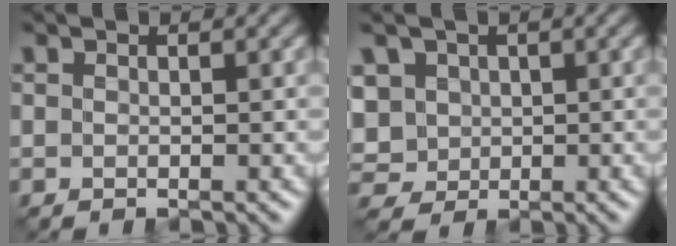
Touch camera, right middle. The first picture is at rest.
{"total": 5.2, "force": [1.0, 4.5, 2.4], "torque": [-0.072, 0.019, 0.021]}